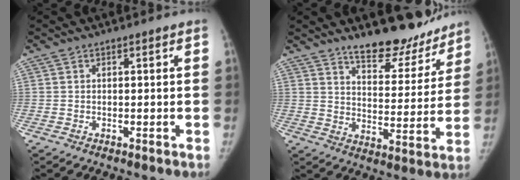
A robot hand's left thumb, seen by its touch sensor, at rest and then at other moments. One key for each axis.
{"total": 14.5, "fx": 12.4, "fy": 5.3, "fz": 5.4, "tx": -0.029, "ty": -0.090, "tz": 0.180}